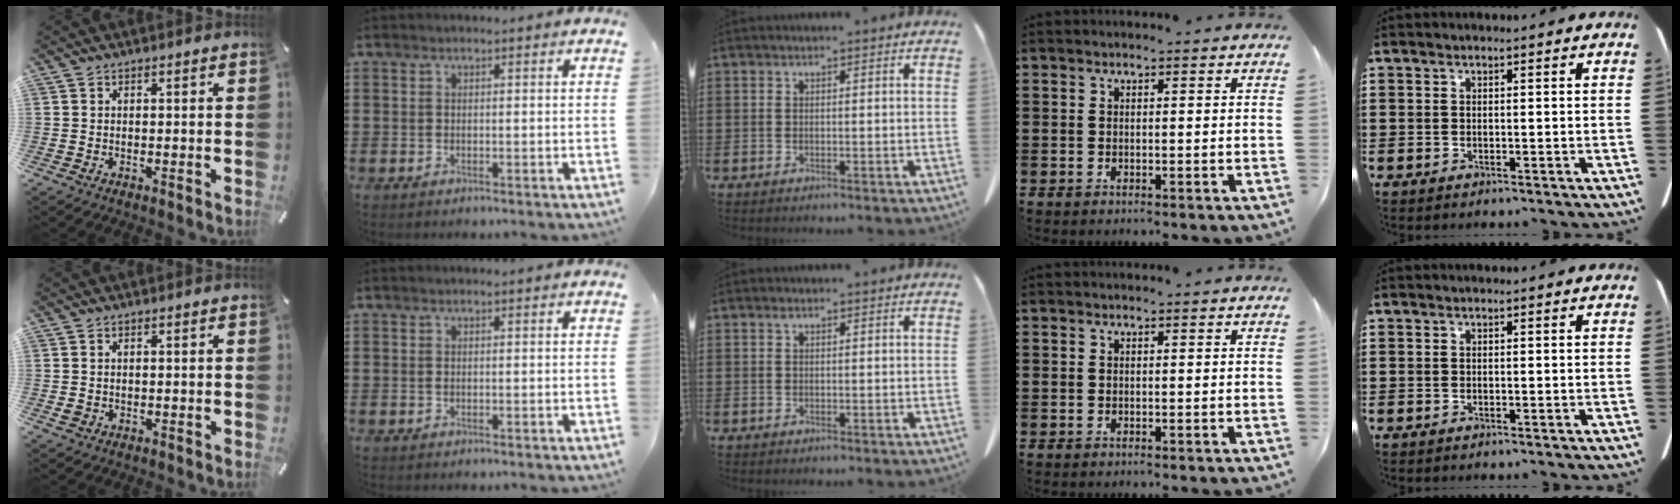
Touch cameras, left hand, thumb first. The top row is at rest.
{"thumb": {"total": 1.1, "force": [0.0, 0.9, 0.7], "torque": [-0.016, 0.003, -0.001]}, "middle": {"total": 0.6, "force": [0.3, 0.2, 0.4], "torque": [-0.011, 0.001, 0.005]}}